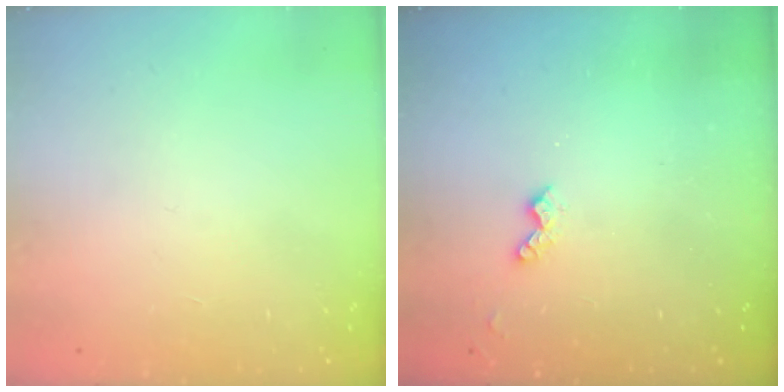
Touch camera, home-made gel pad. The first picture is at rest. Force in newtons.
{"total": 3.6, "press": 3.5, "slide": 0.6}